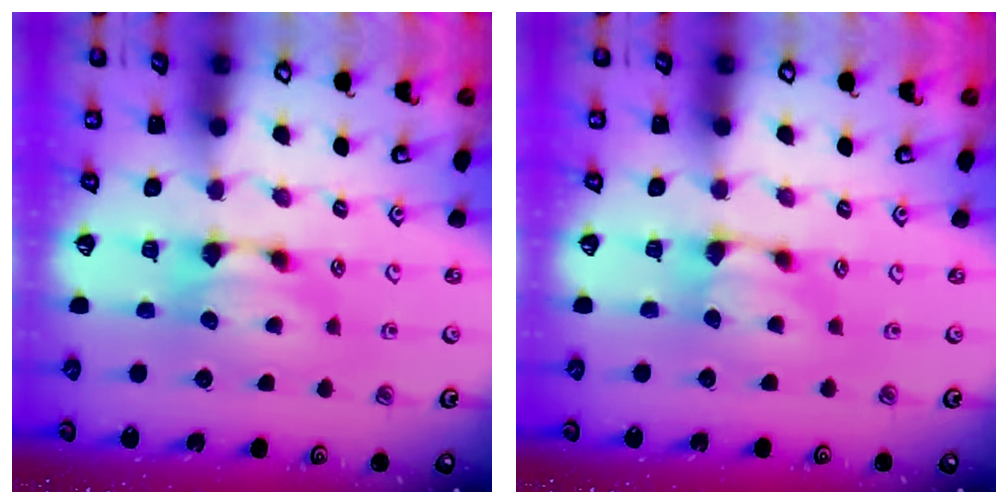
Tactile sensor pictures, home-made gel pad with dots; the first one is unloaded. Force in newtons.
{"total": 0.6, "press": 0.4, "slide": 0.4}